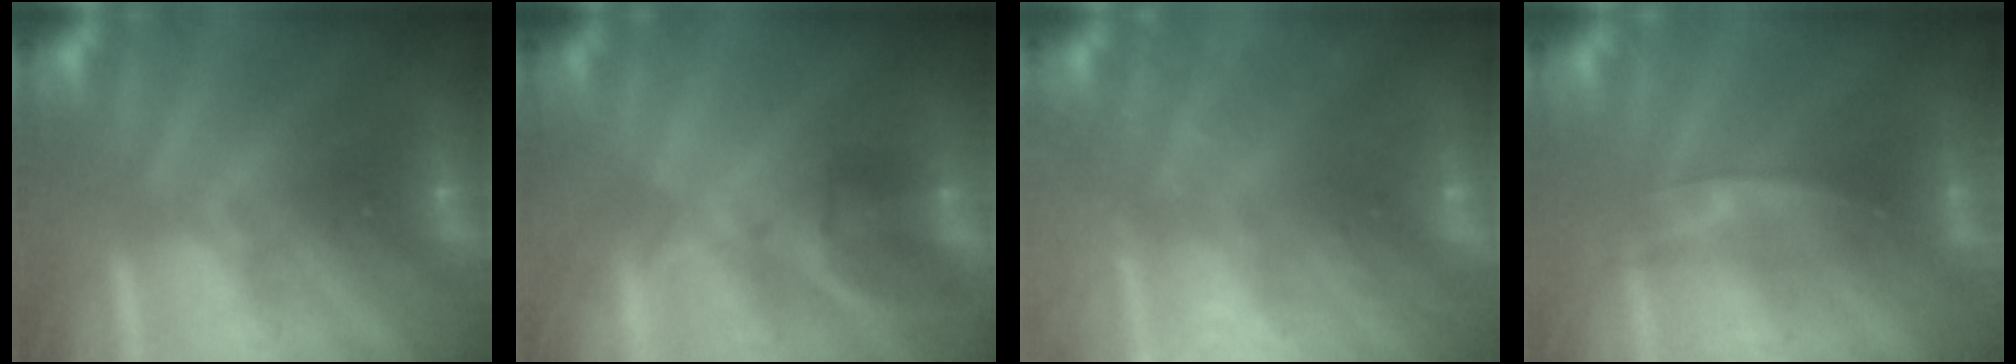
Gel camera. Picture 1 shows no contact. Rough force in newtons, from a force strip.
{"total": 1.7}
{"total": 2.6}
{"total": 2.2}